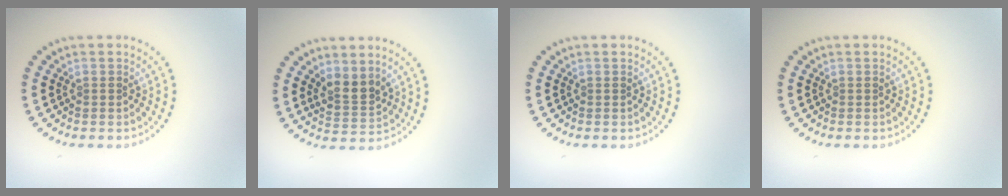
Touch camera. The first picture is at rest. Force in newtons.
{"total": 2.5, "press": 2.2, "slide": 1.3}
{"total": 0.0}
{"total": 0.0}